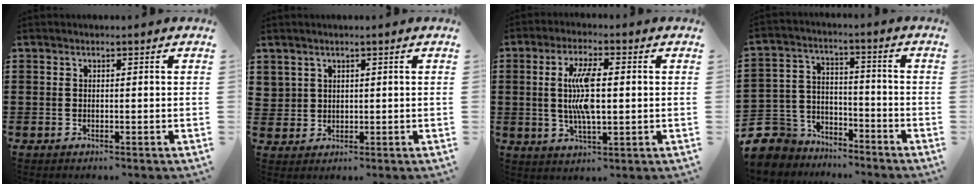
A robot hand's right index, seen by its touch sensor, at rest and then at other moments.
{"total": 2.1, "force": [1.5, 1.5, 0.1], "torque": [-0.010, 0.008, 0.029]}
{"total": 8.3, "force": [0.6, 2.5, 7.9], "torque": [-0.170, 0.000, 0.002]}
{"total": 6.6, "force": [-5.5, 3.7, 0.2], "torque": [-0.050, 0.003, -0.116]}